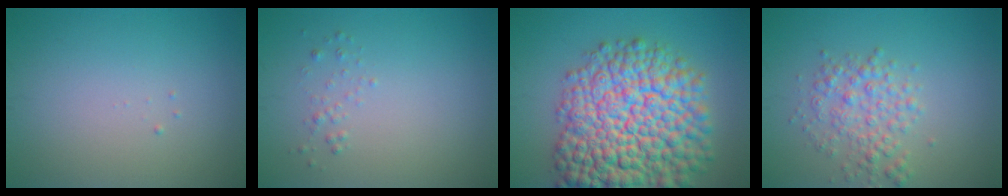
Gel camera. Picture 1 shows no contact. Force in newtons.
{"total": 0.7, "press": 0.7, "slide": 0.1}
{"total": 15.3, "press": 15.3, "slide": 0.7}
{"total": 3.3, "press": 3.3, "slide": 0.1}